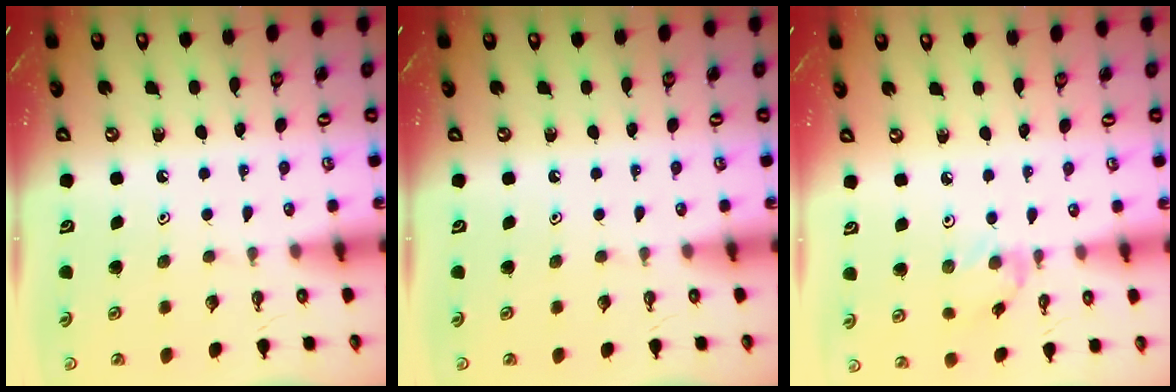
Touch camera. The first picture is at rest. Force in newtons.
{"total": 0.0}
{"total": 3.0, "press": 3.0, "slide": 0.5}